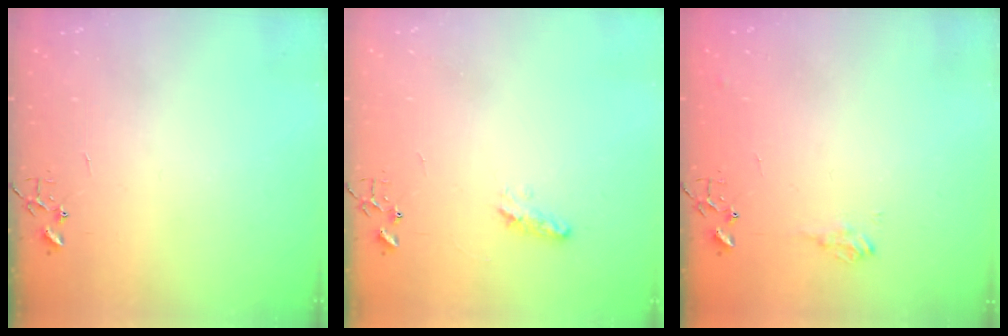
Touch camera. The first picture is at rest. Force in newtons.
{"total": 6.5, "press": 6.4, "slide": 0.7}
{"total": 8.5, "press": 8.4, "slide": 0.8}